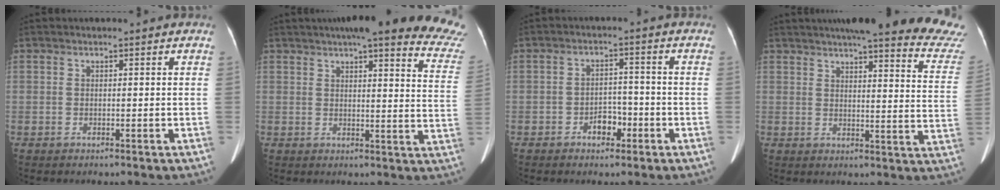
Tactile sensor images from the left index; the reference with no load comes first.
{"total": 24.6, "force": [22.0, 2.4, 10.8], "torque": [-0.126, -0.057, 0.234]}
{"total": 3.7, "force": [-2.2, 2.2, 2.0], "torque": [-0.032, 0.007, -0.032]}
{"total": 26.4, "force": [24.1, 1.3, 10.7], "torque": [-0.140, -0.075, 0.269]}